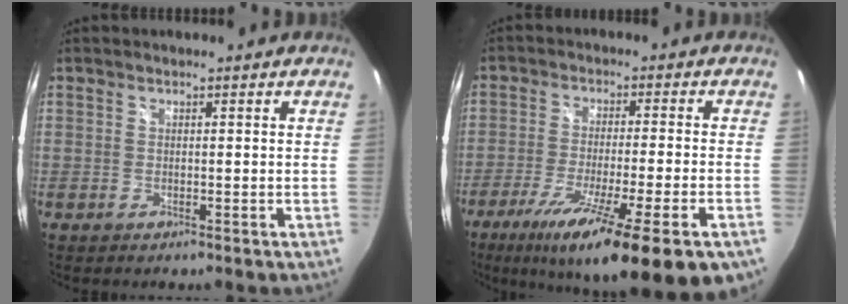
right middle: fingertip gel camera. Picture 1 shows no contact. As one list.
[{"total": 19.9, "force": [-11.9, 2.1, 15.8], "torque": [-0.261, -0.066, -0.184]}]